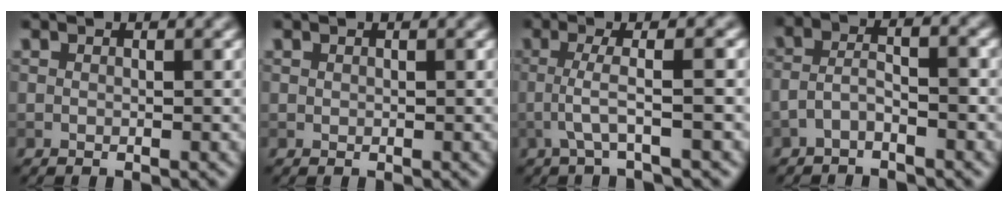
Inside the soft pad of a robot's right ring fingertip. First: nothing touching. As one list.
[{"total": 0.0}, {"total": 3.6, "force": [-0.5, 0.4, 3.6], "torque": [-0.064, 0.012, -0.018]}, {"total": 2.6, "force": [-1.3, 0.9, 2.1], "torque": [-0.047, 0.010, -0.034]}]